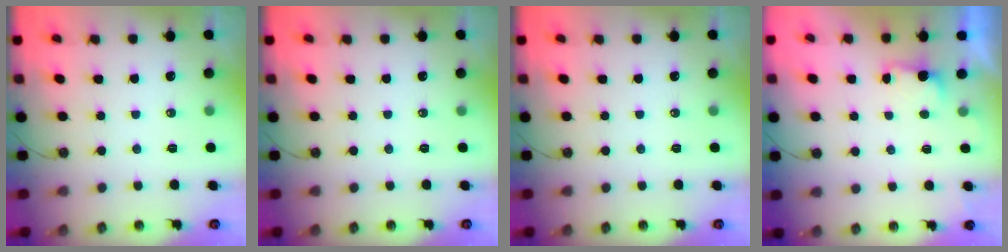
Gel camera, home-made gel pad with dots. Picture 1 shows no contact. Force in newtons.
{"total": 0.0}
{"total": 0.0}
{"total": 2.6, "press": 2.4, "slide": 0.9}